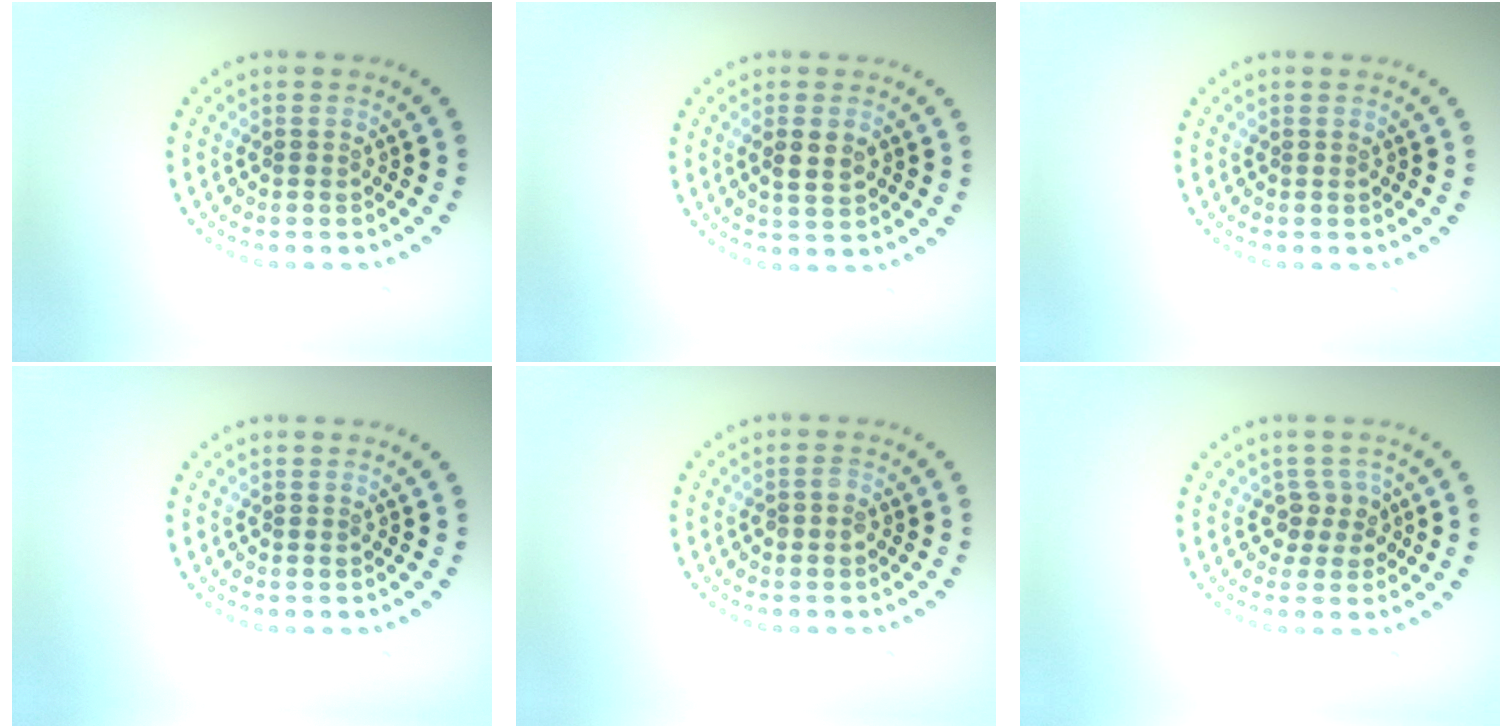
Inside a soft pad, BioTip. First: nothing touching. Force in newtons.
{"total": 2.4, "press": 2.3, "slide": 0.5}
{"total": 0.0}
{"total": 0.0}
{"total": 1.1, "press": 1.0, "slide": 0.3}
{"total": 2.1, "press": 1.7, "slide": 1.2}